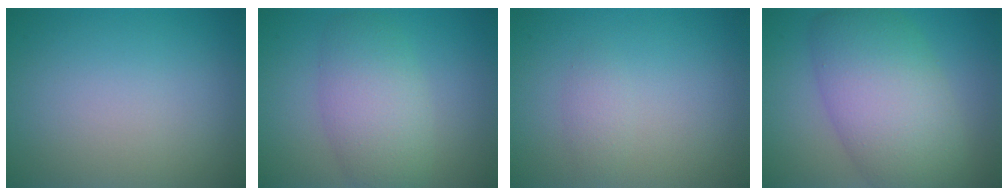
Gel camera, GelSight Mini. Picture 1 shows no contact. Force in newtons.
{"total": 5.1, "press": 5.1, "slide": 0.2}
{"total": 1.1, "press": 1.1, "slide": 0.0}
{"total": 9.1, "press": 9.1, "slide": 0.5}